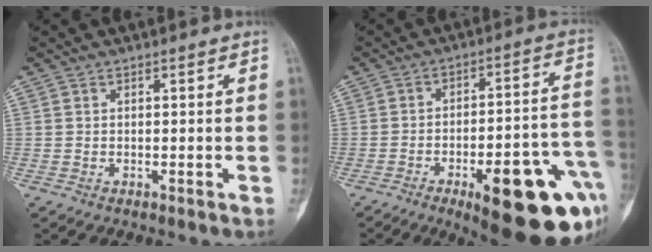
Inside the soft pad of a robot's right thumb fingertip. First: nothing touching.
{"total": 23.6, "force": [-10.3, 7.6, 19.8], "torque": [-0.197, 0.049, -0.128]}